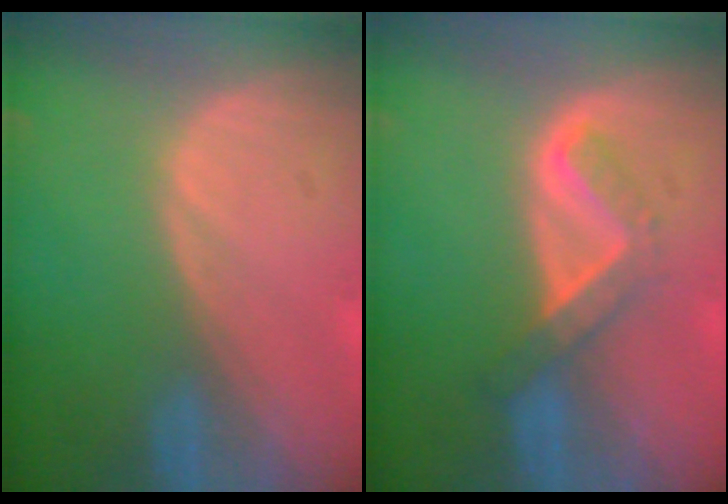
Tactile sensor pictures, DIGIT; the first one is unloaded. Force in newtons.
{"total": 5.2, "press": 4.5, "slide": 2.6}